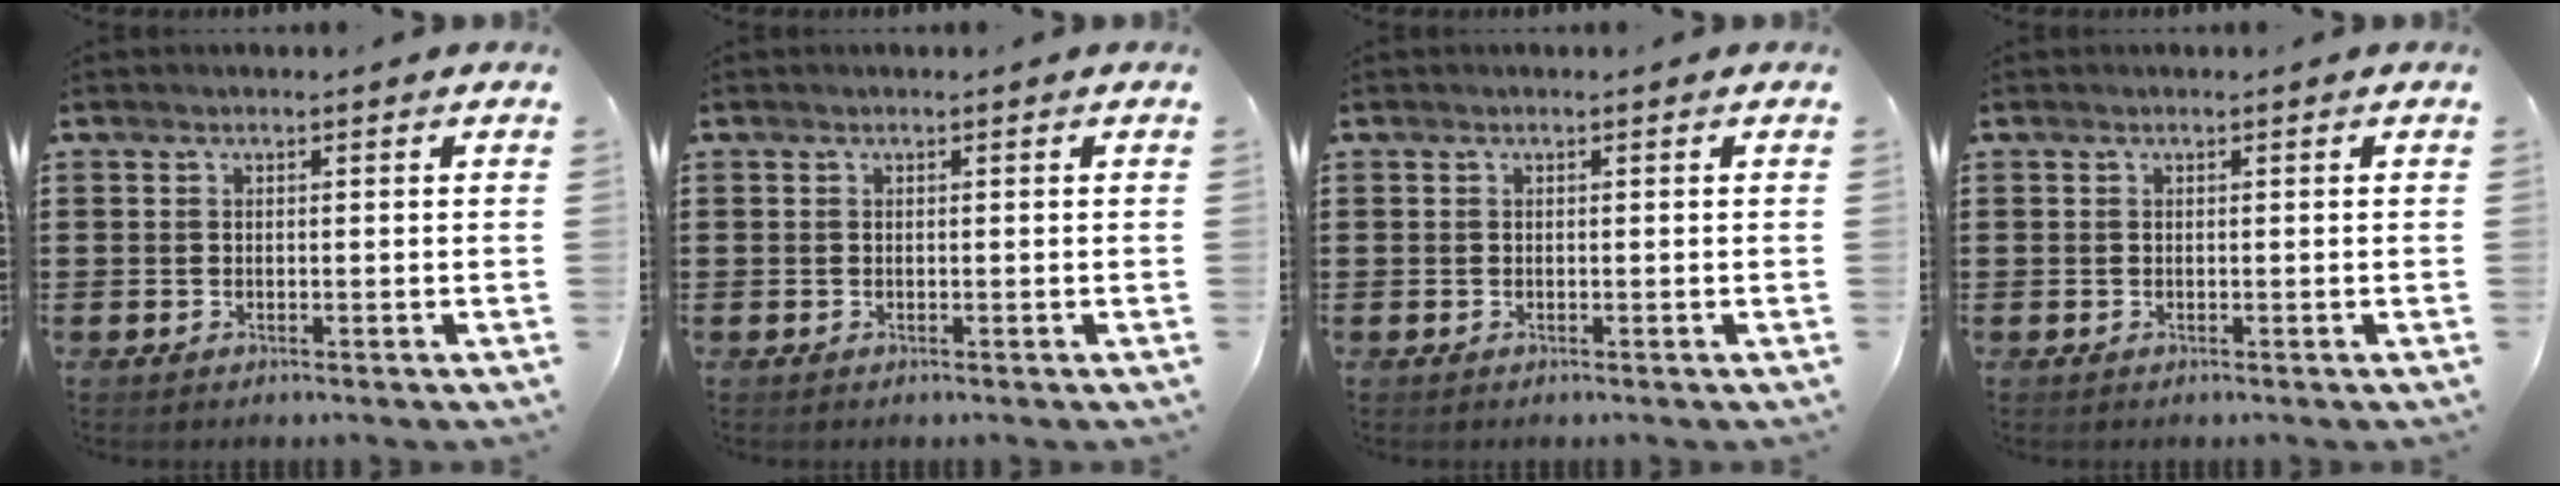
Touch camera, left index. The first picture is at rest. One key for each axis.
{"total": 0.0}
{"total": 0.0}
{"total": 0.0}